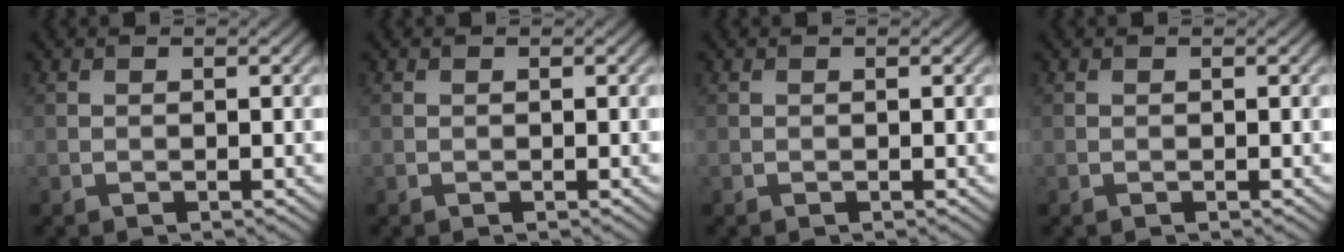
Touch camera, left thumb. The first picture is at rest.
{"total": 0.0}
{"total": 0.0}
{"total": 0.0}